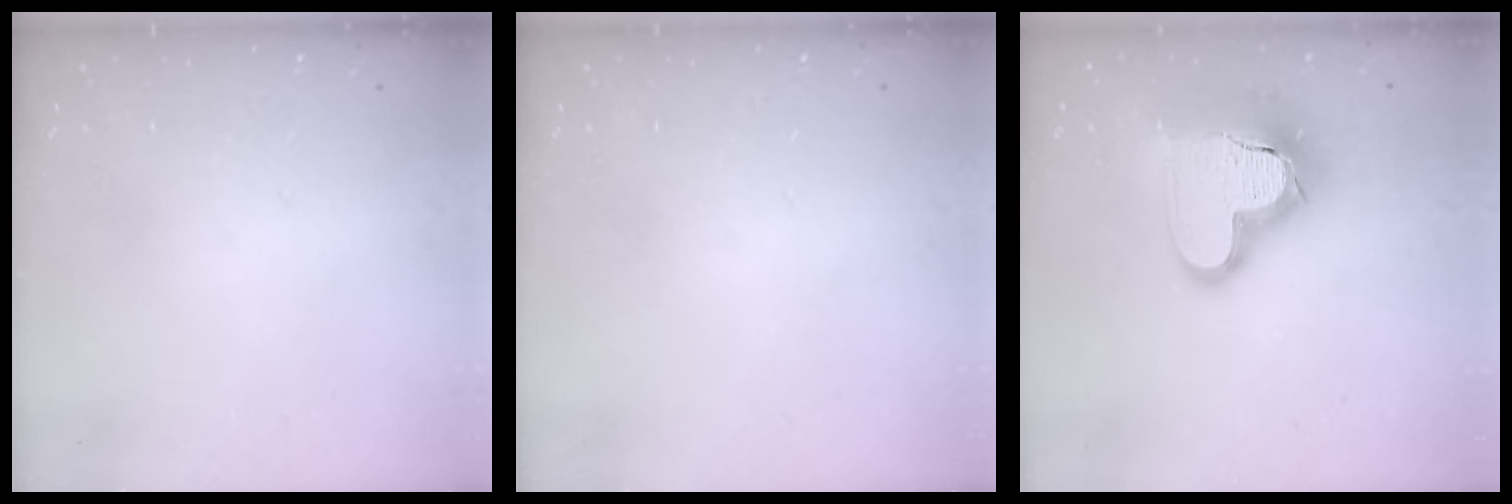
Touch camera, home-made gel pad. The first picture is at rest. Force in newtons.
{"total": 0.0}
{"total": 20.1, "press": 20.1, "slide": 1.7}